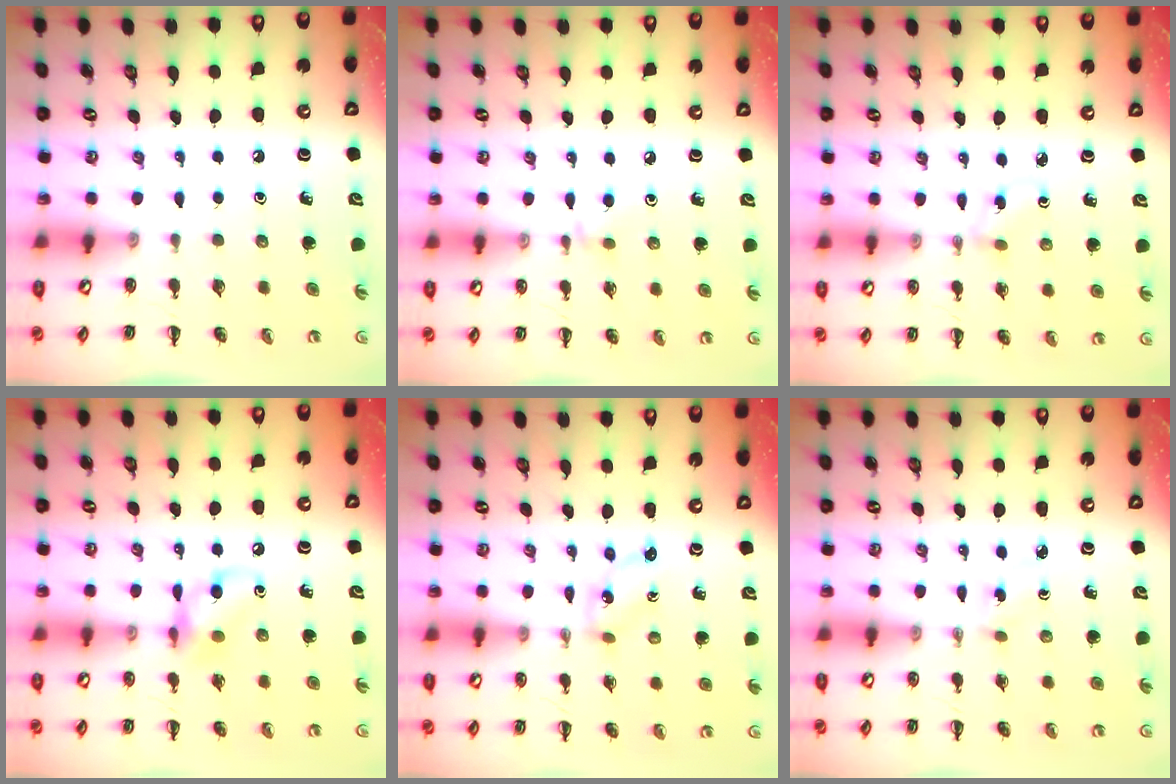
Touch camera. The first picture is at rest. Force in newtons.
{"total": 2.2, "press": 2.0, "slide": 0.8}
{"total": 1.3, "press": 1.1, "slide": 0.7}
{"total": 9.7, "press": 9.6, "slide": 1.3}
{"total": 1.1, "press": 1.1, "slide": 0.1}
{"total": 1.8, "press": 1.6, "slide": 0.7}